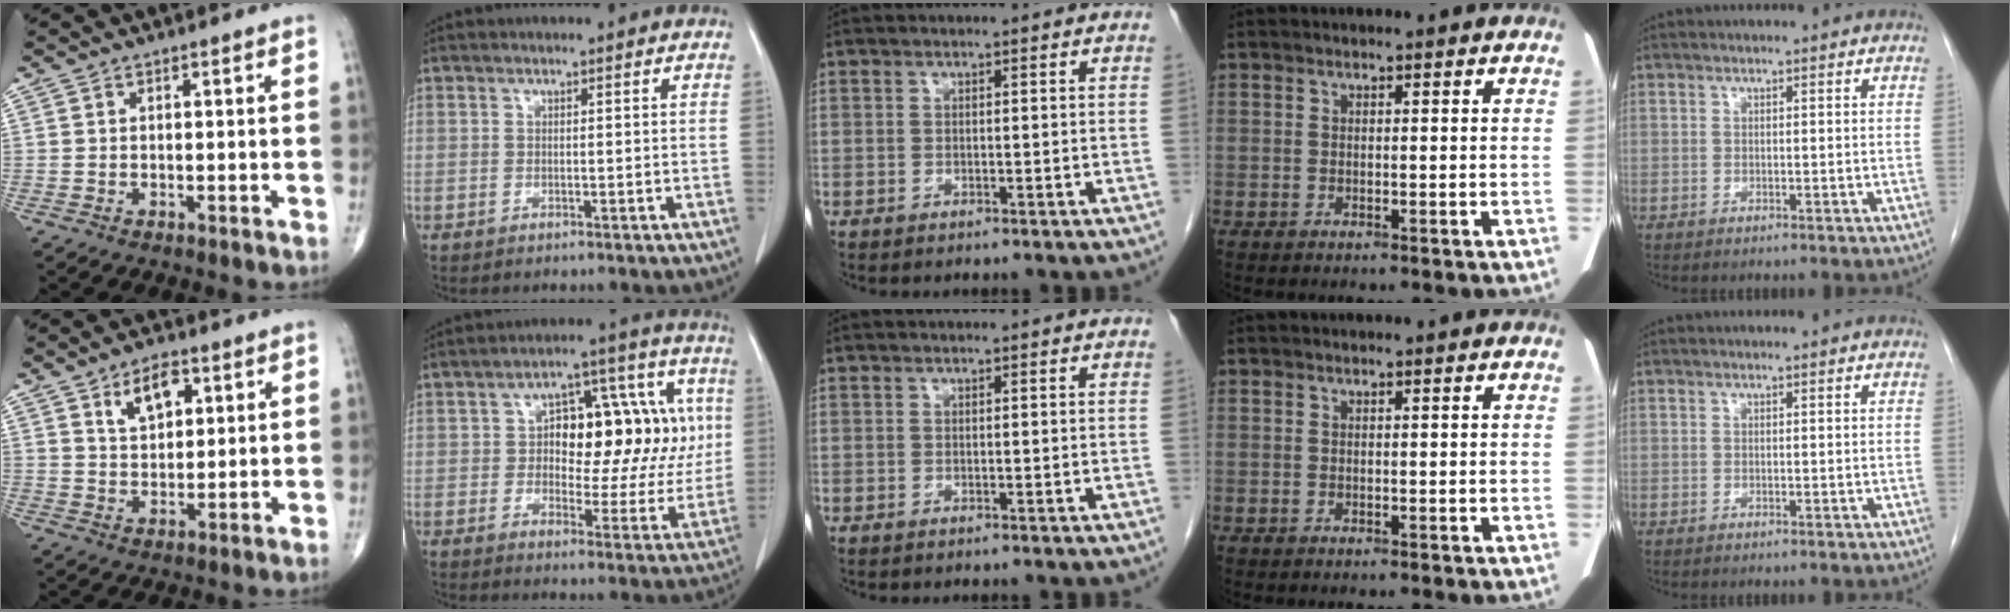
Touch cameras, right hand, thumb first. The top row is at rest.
{"thumb": {"total": 7.1, "force": [3.3, 4.0, 4.9], "torque": [-0.062, -0.016, 0.057]}, "index": {"total": 15.5, "force": [2.3, 7.7, 13.2], "torque": [-0.160, 0.040, 0.040]}}